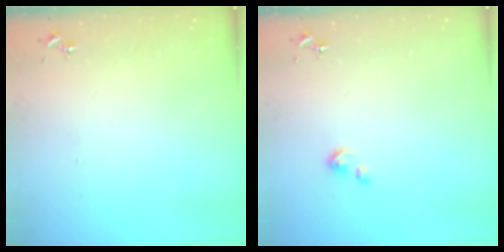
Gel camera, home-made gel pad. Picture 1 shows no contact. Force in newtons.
{"total": 2.8, "press": 2.8, "slide": 0.2}